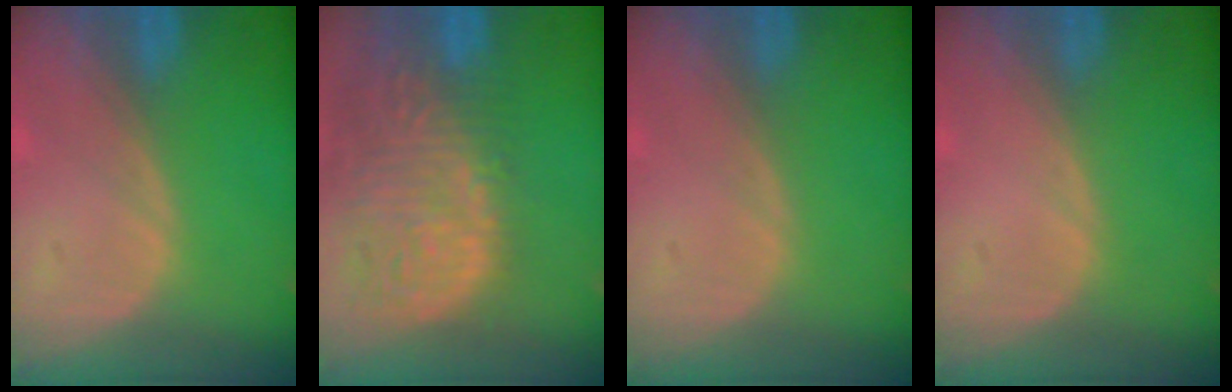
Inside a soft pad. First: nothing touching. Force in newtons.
{"total": 14.9, "press": 12.4, "slide": 8.4}
{"total": 0.0}
{"total": 0.0}